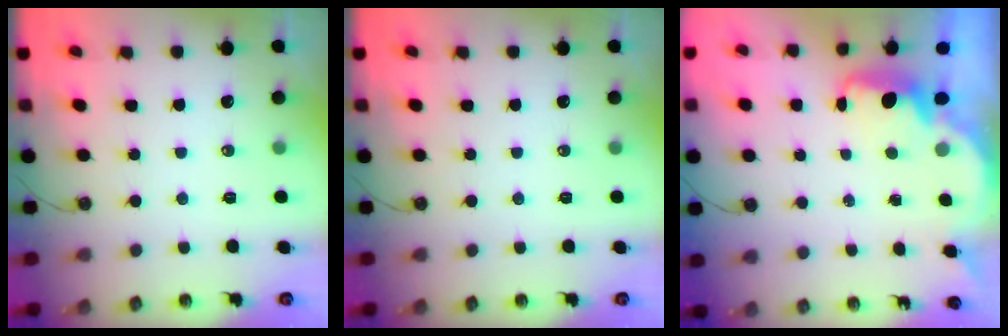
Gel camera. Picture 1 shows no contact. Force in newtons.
{"total": 0.0}
{"total": 2.2, "press": 2.1, "slide": 0.6}